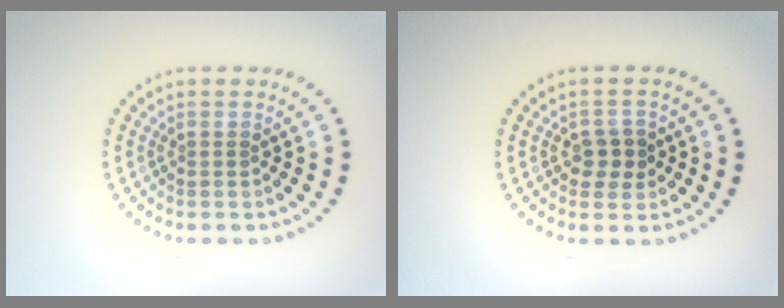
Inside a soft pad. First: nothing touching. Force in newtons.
{"total": 2.2, "press": 2.1, "slide": 0.4}